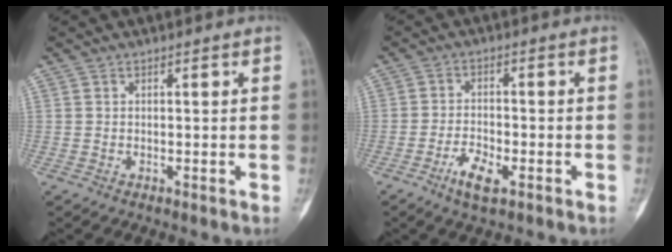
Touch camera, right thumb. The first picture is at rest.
{"total": 5.4, "force": [-2.8, 2.1, 4.1], "torque": [-0.080, 0.009, -0.050]}